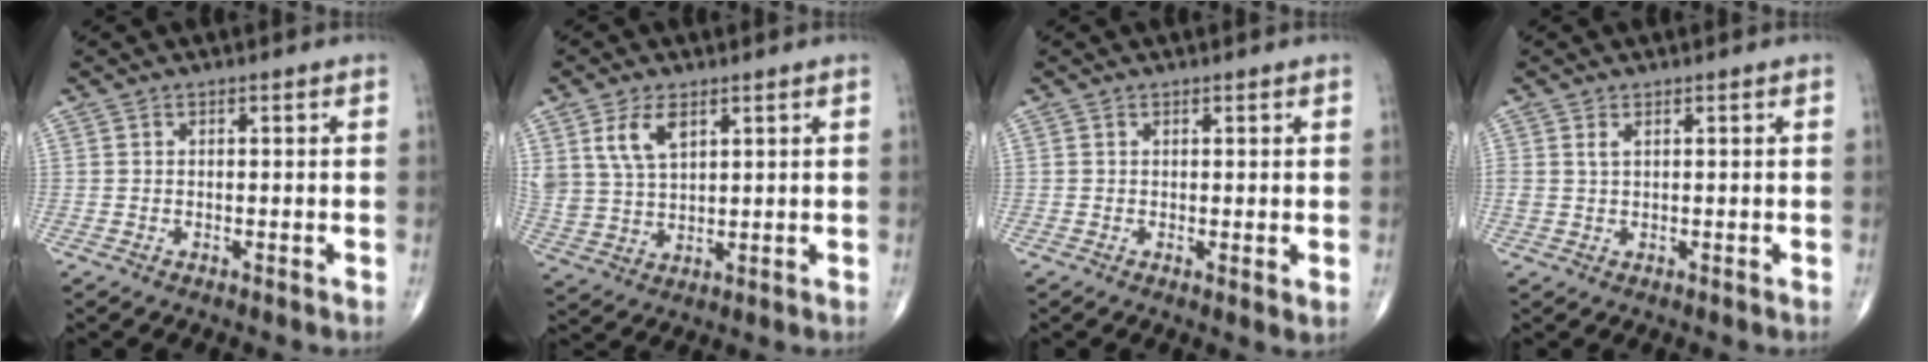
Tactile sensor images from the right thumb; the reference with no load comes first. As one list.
[{"total": 7.7, "force": [3.7, 4.3, 5.3], "torque": [-0.099, -0.012, 0.082]}, {"total": 1.6, "force": [0.2, 0.4, 1.6], "torque": [-0.028, -0.009, 0.002]}, {"total": 1.5, "force": [0.6, 0.7, 1.1], "torque": [-0.029, 0.006, 0.019]}]